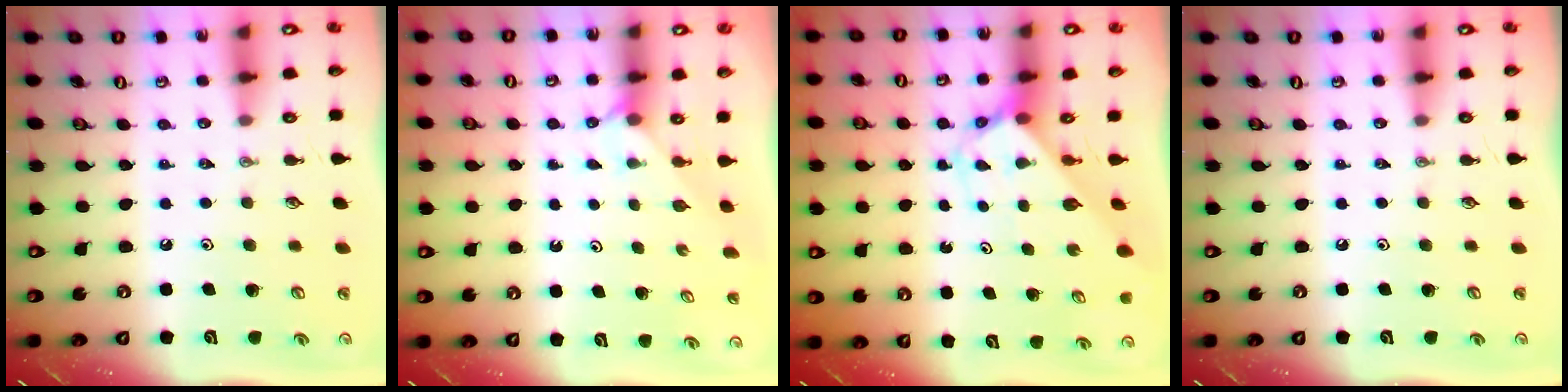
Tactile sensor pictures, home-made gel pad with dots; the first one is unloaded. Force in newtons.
{"total": 2.1, "press": 2.1, "slide": 0.1}
{"total": 2.7, "press": 2.7, "slide": 0.2}
{"total": 0.0}